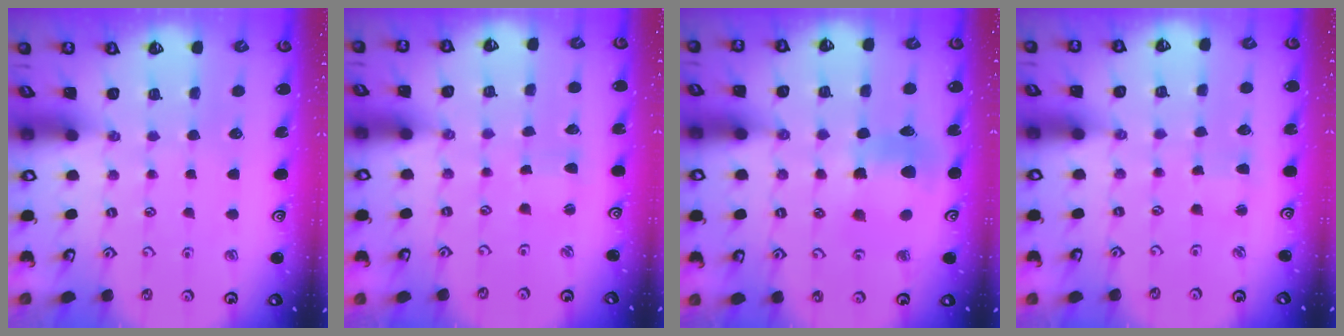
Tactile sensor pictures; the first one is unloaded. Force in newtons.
{"total": 2.1, "press": 2.1, "slide": 0.3}
{"total": 10.7, "press": 10.6, "slide": 1.4}
{"total": 2.7, "press": 2.7, "slide": 0.2}